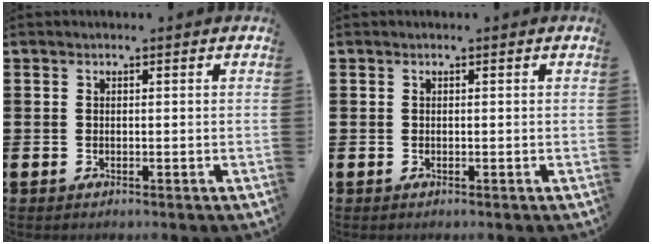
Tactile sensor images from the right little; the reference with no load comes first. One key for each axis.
{"total": 0.0}